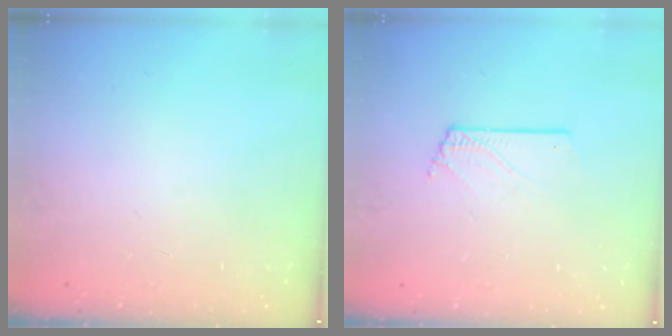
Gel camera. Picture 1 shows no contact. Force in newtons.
{"total": 1.3, "press": 1.3, "slide": 0.1}